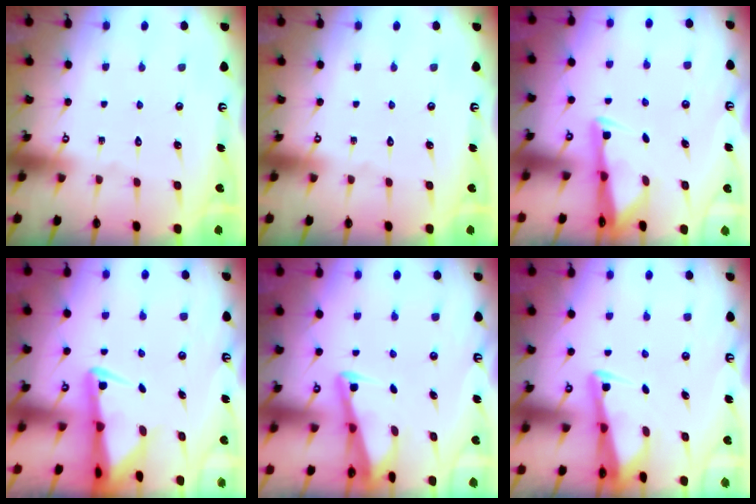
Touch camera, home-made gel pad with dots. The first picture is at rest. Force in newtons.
{"total": 0.0}
{"total": 2.6, "press": 2.6, "slide": 0.4}
{"total": 3.2, "press": 3.1, "slide": 0.6}
{"total": 2.8, "press": 2.8, "slide": 0.3}
{"total": 2.7, "press": 2.7, "slide": 0.3}